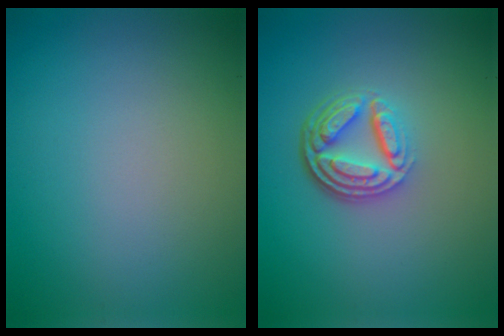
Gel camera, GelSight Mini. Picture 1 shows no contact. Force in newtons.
{"total": 5.1, "press": 3.6, "slide": 3.6}